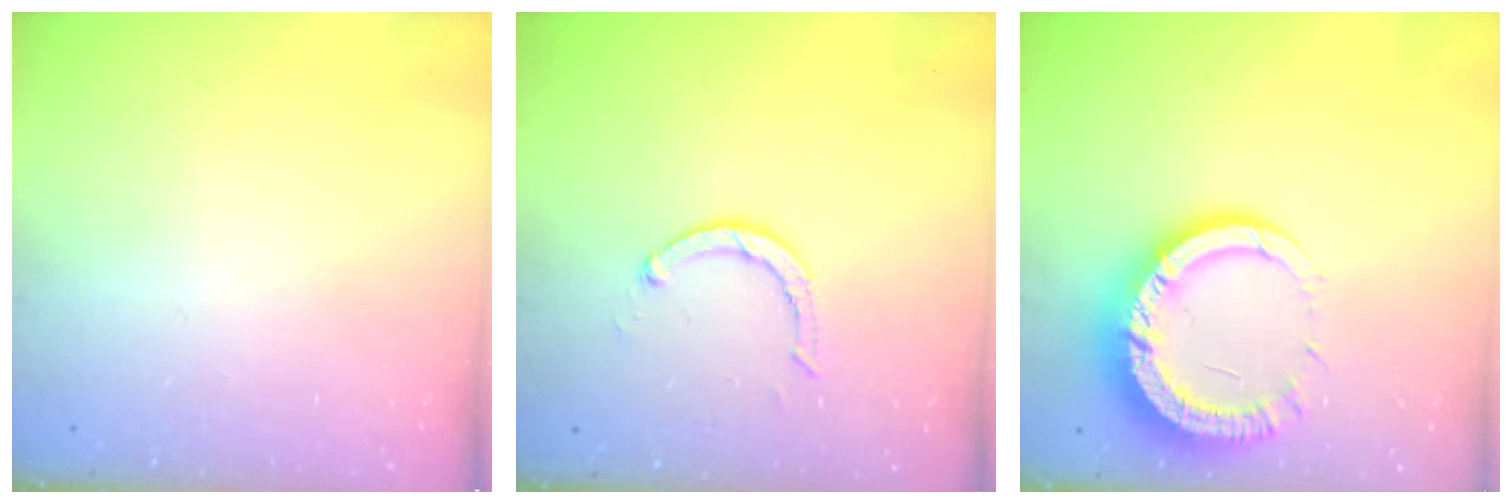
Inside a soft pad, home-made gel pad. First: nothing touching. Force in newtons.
{"total": 2.9, "press": 2.9, "slide": 0.4}
{"total": 12.4, "press": 12.4, "slide": 1.2}